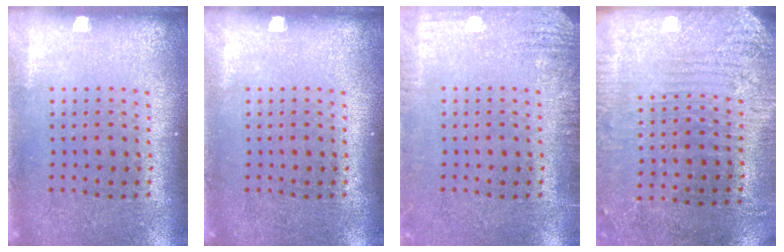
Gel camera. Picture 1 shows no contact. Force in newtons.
{"total": 0.0}
{"total": 2.1, "press": 2.1, "slide": 0.2}
{"total": 2.8, "press": 2.6, "slide": 1.2}